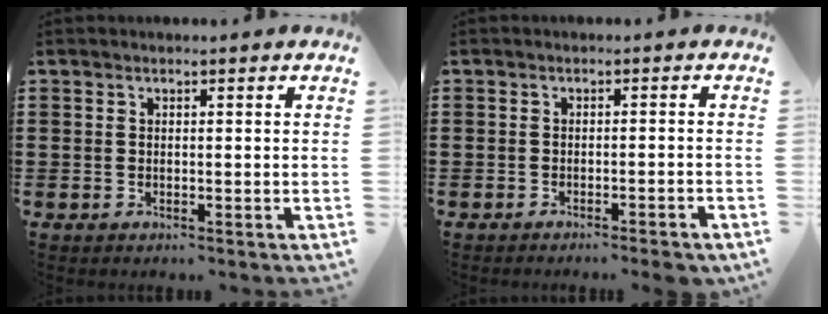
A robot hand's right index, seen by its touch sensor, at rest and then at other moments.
{"total": 1.8, "force": [-1.6, -0.2, 0.8], "torque": [-0.013, 0.001, -0.032]}